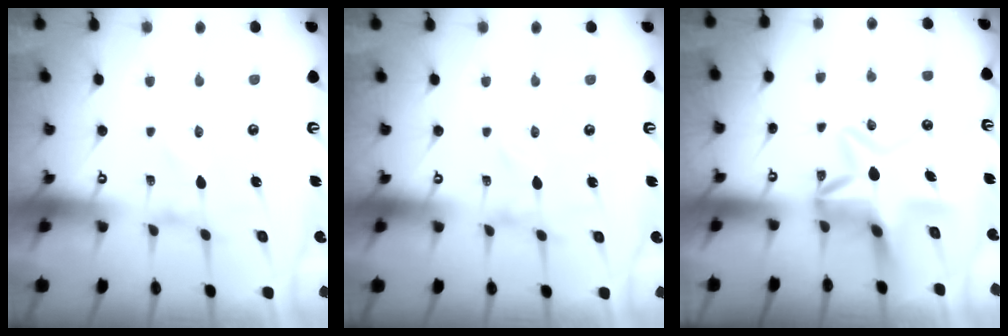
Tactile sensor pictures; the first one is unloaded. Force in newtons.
{"total": 0.0}
{"total": 10.2, "press": 9.9, "slide": 2.1}